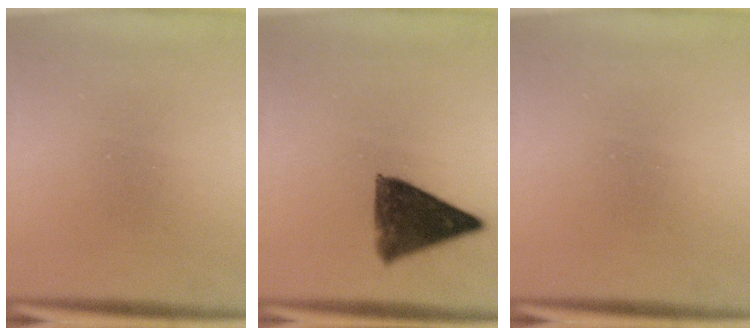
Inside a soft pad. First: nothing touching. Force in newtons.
{"total": 10.5}
{"total": 0.0}